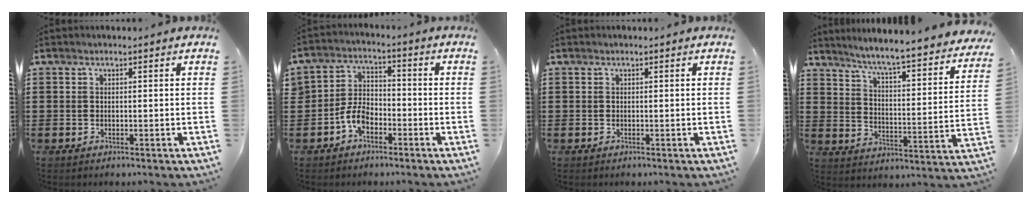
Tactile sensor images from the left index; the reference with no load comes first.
{"total": 5.0, "force": [-3.0, 3.1, 2.5], "torque": [-0.068, 0.006, -0.064]}
{"total": 0.0}
{"total": 4.7, "force": [4.2, -0.9, 1.8], "torque": [-0.058, -0.045, 0.057]}